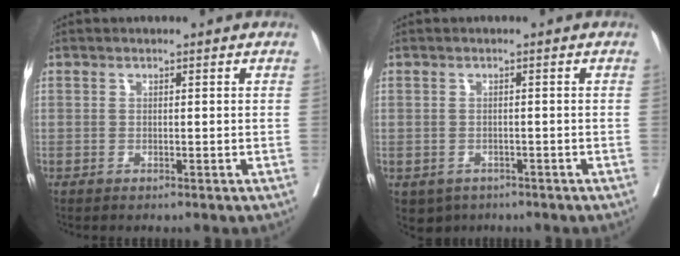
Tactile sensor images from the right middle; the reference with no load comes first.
{"total": 3.8, "force": [-2.3, 2.9, 0.7], "torque": [-0.009, 0.001, -0.032]}